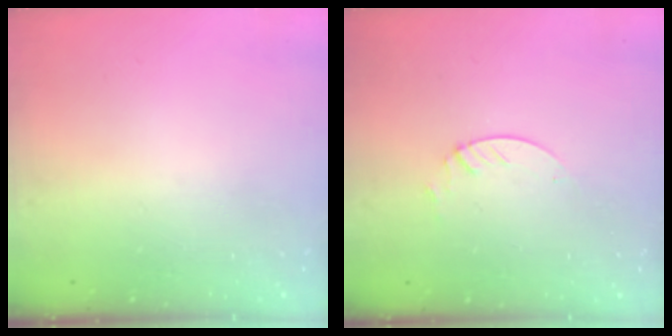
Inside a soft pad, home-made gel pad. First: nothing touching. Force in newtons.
{"total": 2.1, "press": 2.1, "slide": 0.2}